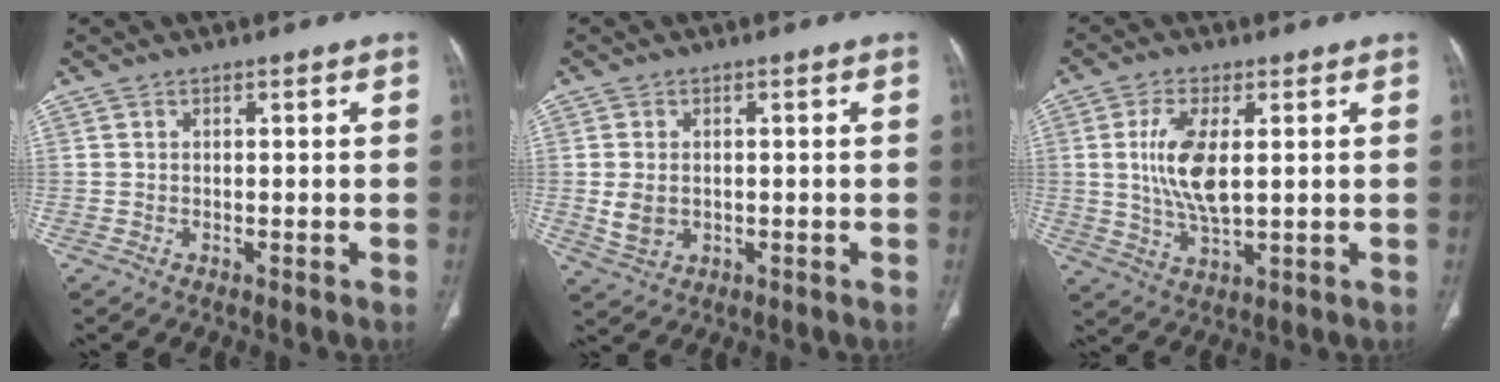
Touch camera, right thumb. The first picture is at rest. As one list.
[{"total": 4.4, "force": [-0.1, 3.3, 2.9], "torque": [-0.053, -0.004, 0.007]}, {"total": 9.7, "force": [1.4, 4.1, 8.7], "torque": [-0.181, -0.014, 0.033]}]